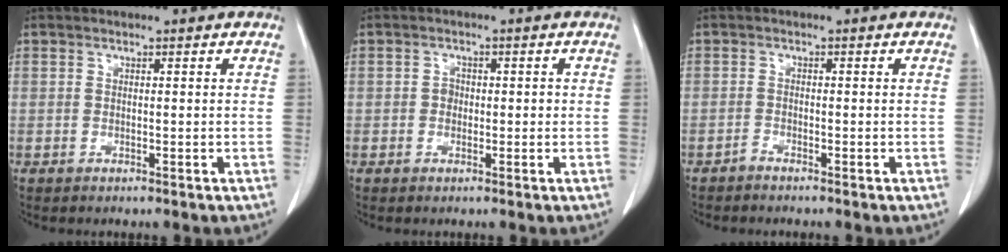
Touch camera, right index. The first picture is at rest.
{"total": 1.7, "force": [-0.2, 1.4, 0.9], "torque": [-0.011, 0.006, -0.005]}
{"total": 0.8, "force": [-0.8, -0.1, 0.2], "torque": [-0.001, 0.000, -0.015]}